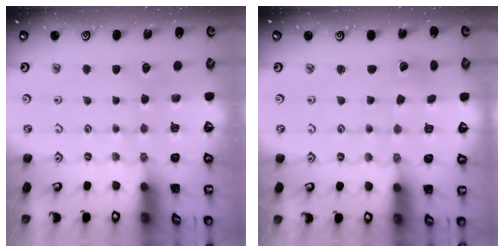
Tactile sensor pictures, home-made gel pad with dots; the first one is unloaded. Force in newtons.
{"total": 1.0, "press": 1.0, "slide": 0.1}